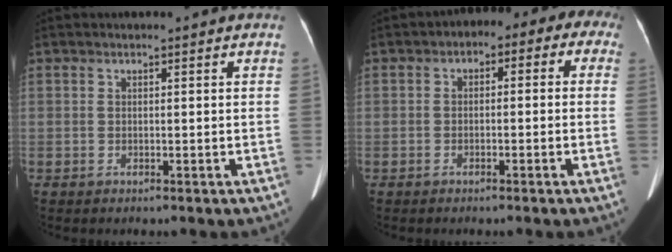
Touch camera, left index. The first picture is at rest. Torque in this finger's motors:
{"motor_torque": [0.40, -0.92, 0.56, 0.07]}